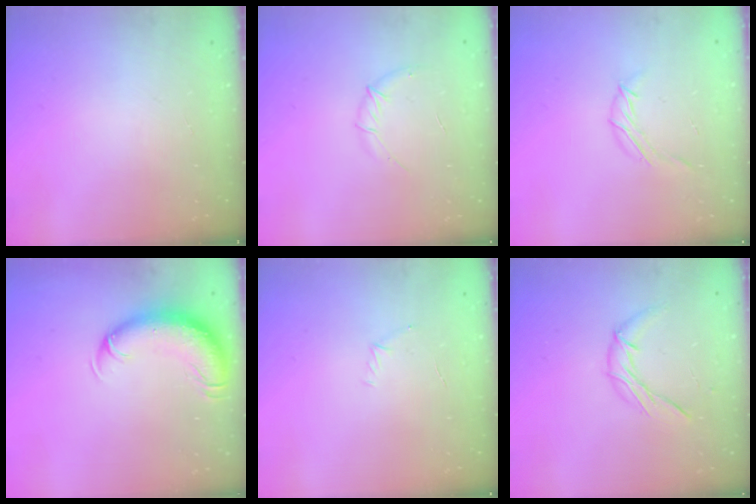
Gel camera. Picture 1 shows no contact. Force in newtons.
{"total": 5.7, "press": 5.5, "slide": 1.6}
{"total": 5.5, "press": 5.4, "slide": 1.2}
{"total": 10.6, "press": 10.3, "slide": 2.5}
{"total": 4.7, "press": 4.5, "slide": 1.3}
{"total": 6.8, "press": 6.8, "slide": 0.7}